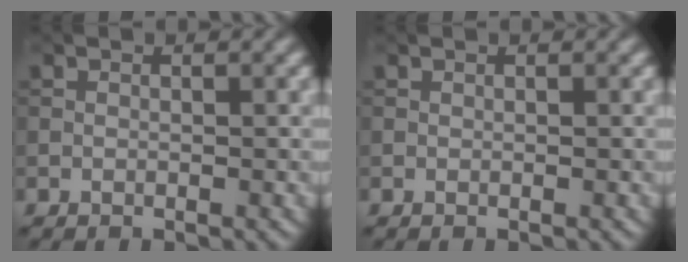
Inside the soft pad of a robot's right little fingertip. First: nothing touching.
{"total": 0.0}